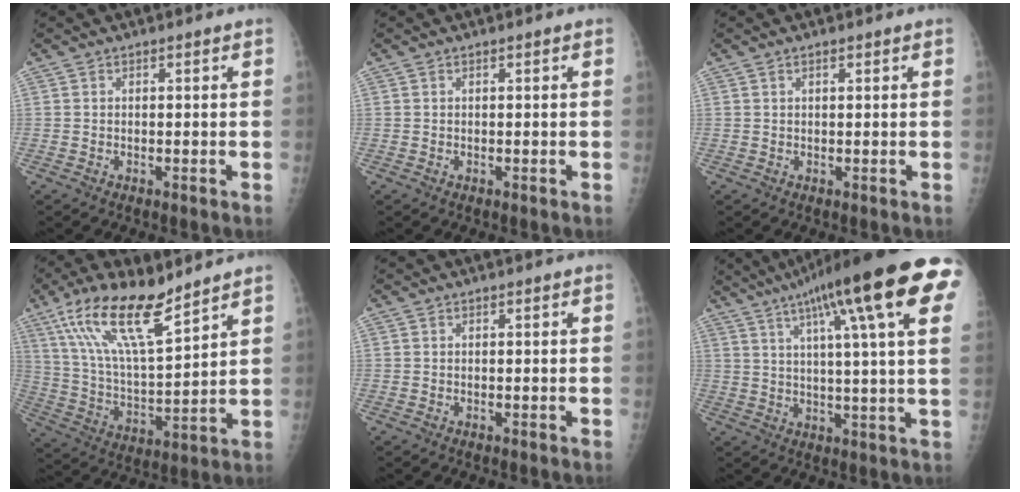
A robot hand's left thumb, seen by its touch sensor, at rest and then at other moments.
{"total": 0.0}
{"total": 0.9, "force": [0.5, 0.3, 0.6], "torque": [-0.009, -0.001, 0.008]}
{"total": 17.3, "force": [11.5, 4.4, 12.1], "torque": [-0.213, -0.051, 0.224]}
{"total": 0.0}
{"total": 24.3, "force": [11.3, 3.7, 21.2], "torque": [-0.307, 0.007, 0.150]}